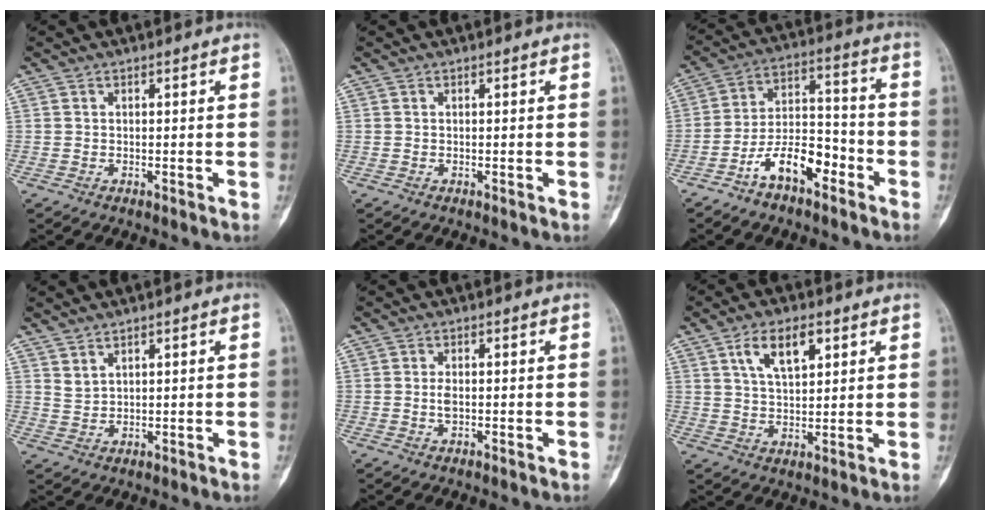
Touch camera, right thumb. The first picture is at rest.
{"total": 0.0}
{"total": 11.3, "force": [-6.3, 5.5, 7.6], "torque": [-0.126, 0.059, -0.116]}
{"total": 2.2, "force": [1.9, 0.7, 0.9], "torque": [-0.012, -0.017, 0.040]}
{"total": 1.5, "force": [-0.3, 0.6, 1.3], "torque": [-0.028, 0.000, -0.006]}
{"total": 8.0, "force": [3.8, 3.8, 5.9], "torque": [-0.093, -0.012, 0.070]}